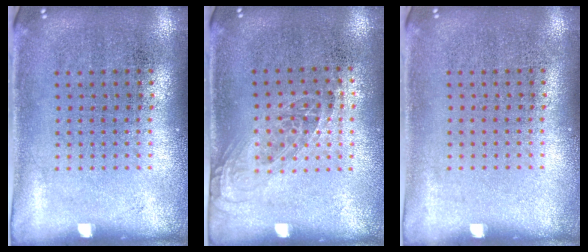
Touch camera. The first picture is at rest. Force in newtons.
{"total": 1.2, "press": 0.9, "slide": 0.7}
{"total": 0.0}